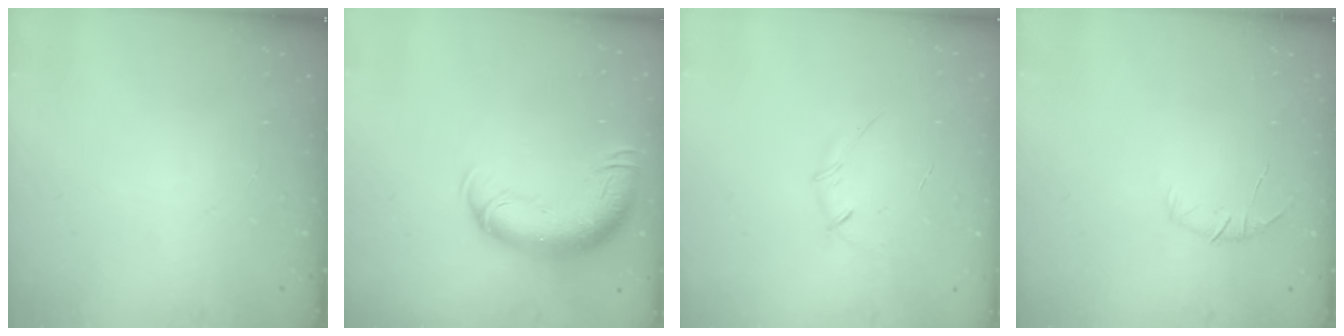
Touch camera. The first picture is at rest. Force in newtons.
{"total": 15.2, "press": 14.8, "slide": 3.6}
{"total": 3.5, "press": 3.4, "slide": 0.8}
{"total": 6.0, "press": 5.8, "slide": 1.5}